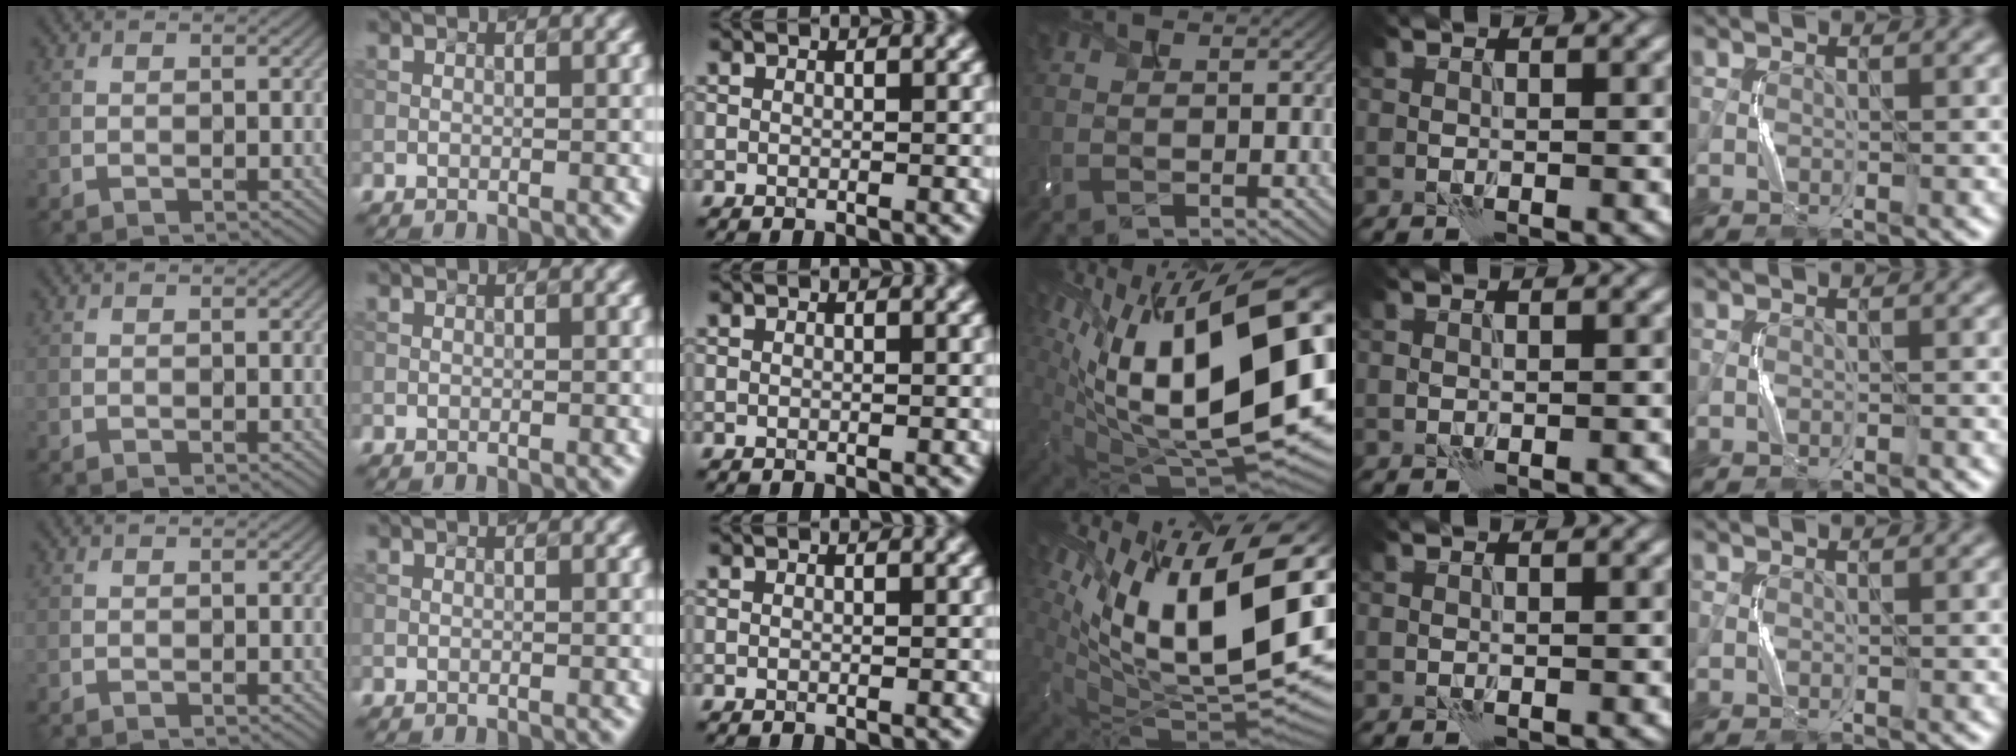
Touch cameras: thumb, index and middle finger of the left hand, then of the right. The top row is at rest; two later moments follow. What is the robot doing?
{"motion": "shake", "object": "tambourine"}